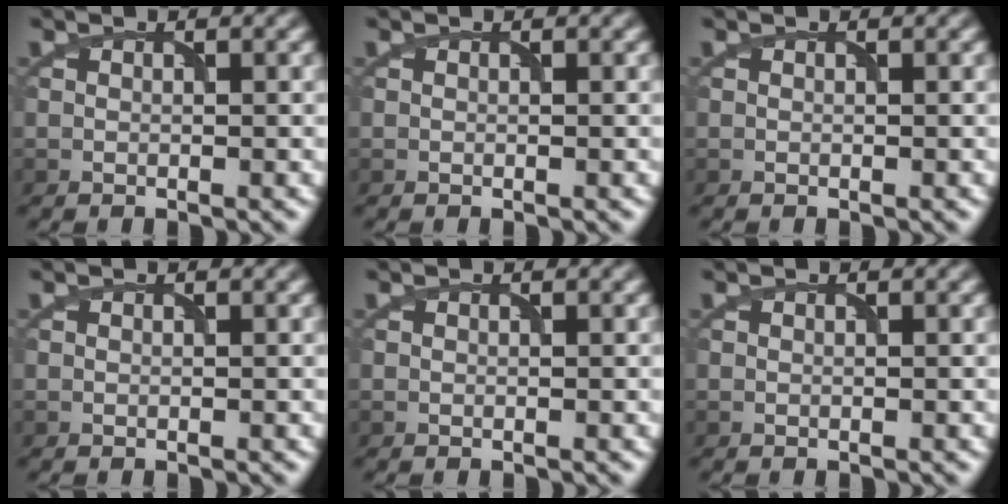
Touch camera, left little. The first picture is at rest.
{"total": 0.0}
{"total": 0.0}
{"total": 0.0}
{"total": 0.0}
{"total": 0.0}